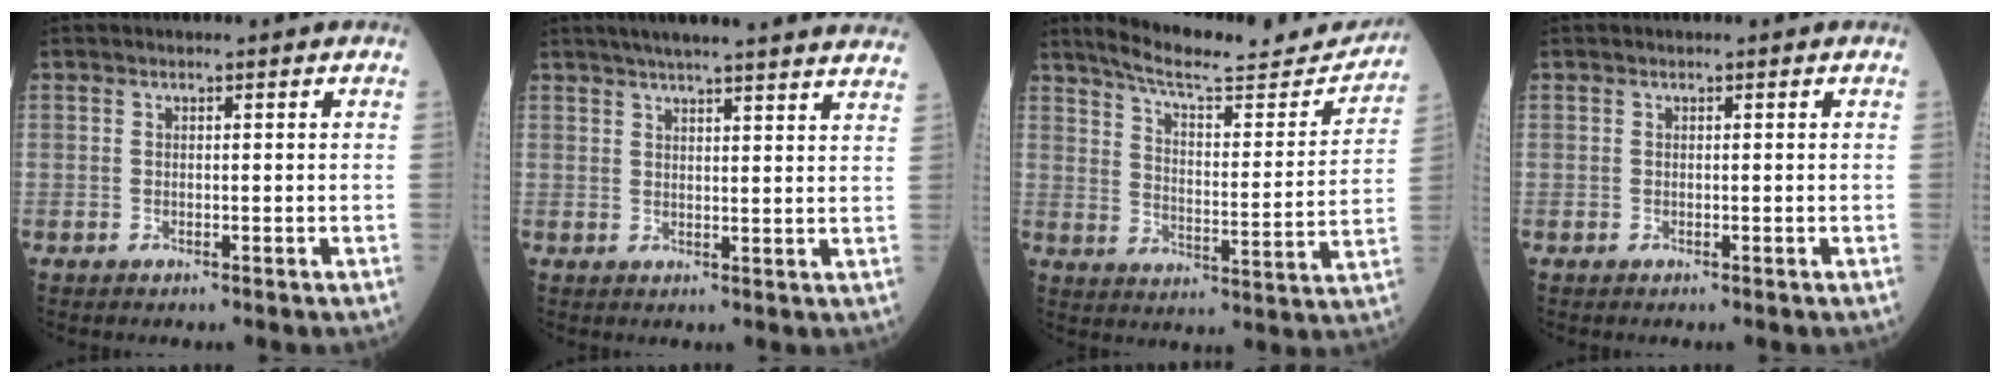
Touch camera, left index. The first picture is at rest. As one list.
[{"total": 22.0, "force": [19.9, 0.5, 9.3], "torque": [-0.135, 0.001, 0.241]}, {"total": 18.5, "force": [17.5, 2.7, 5.6], "torque": [-0.079, -0.035, 0.234]}, {"total": 0.0}]